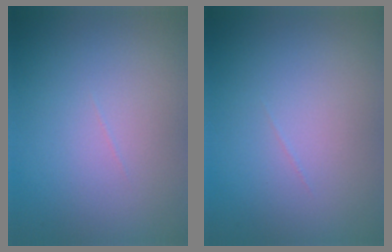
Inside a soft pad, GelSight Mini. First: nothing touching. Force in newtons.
{"total": 0.0}